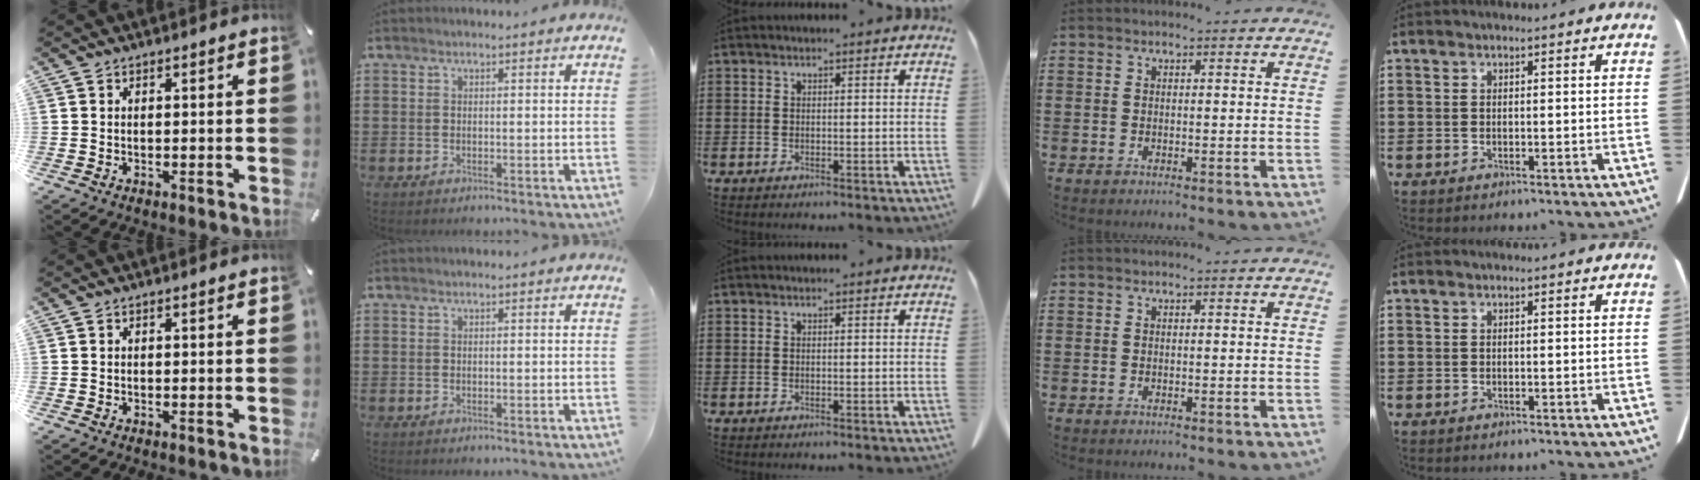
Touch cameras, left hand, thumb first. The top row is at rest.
{}